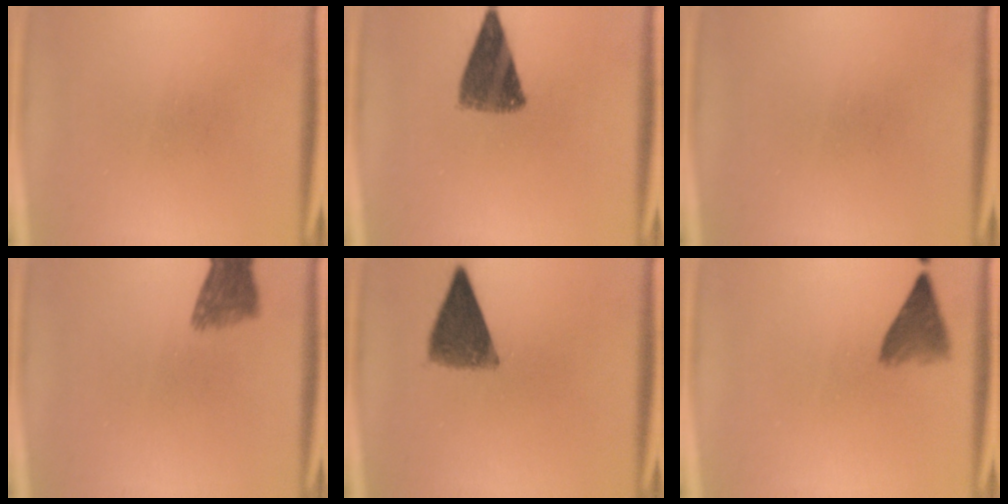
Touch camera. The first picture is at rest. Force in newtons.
{"total": 9.2}
{"total": 0.0}
{"total": 5.8}
{"total": 8.3}
{"total": 5.2}